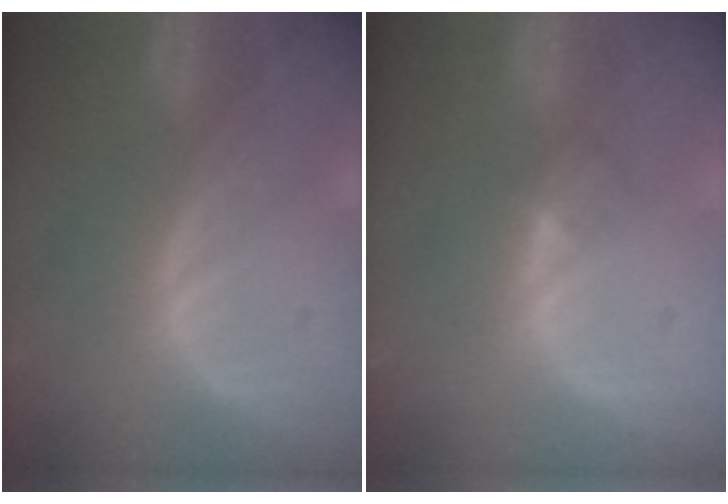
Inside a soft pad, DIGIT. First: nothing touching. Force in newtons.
{"total": 2.0, "press": 1.6, "slide": 1.1}